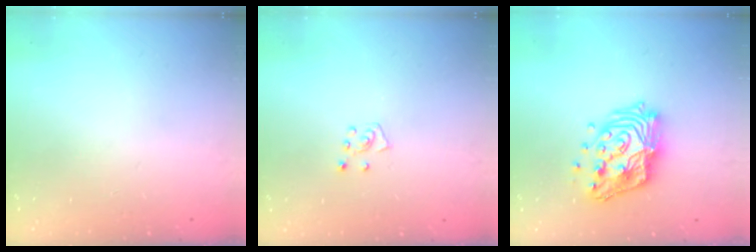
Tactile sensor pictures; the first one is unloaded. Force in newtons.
{"total": 5.4, "press": 5.4, "slide": 0.6}
{"total": 15.9, "press": 15.9, "slide": 1.0}